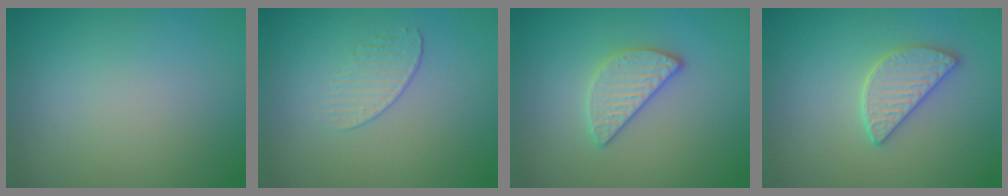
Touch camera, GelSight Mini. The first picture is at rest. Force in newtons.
{"total": 1.2, "press": 0.6, "slide": 1.0}
{"total": 3.0, "press": 2.8, "slide": 1.1}
{"total": 2.9, "press": 2.8, "slide": 0.9}